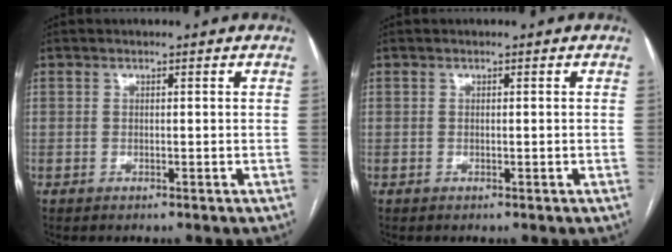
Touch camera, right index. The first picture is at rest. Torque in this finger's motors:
{"motor_torque": [-0.16, -0.08, 0.03, 0.02]}